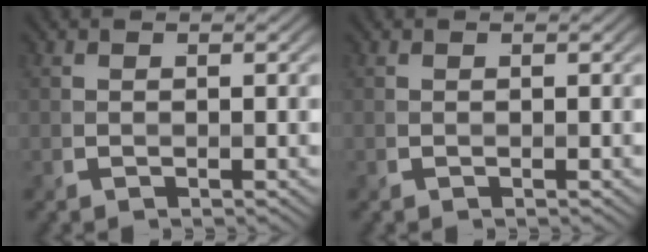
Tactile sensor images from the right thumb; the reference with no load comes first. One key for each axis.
{"total": 0.0}